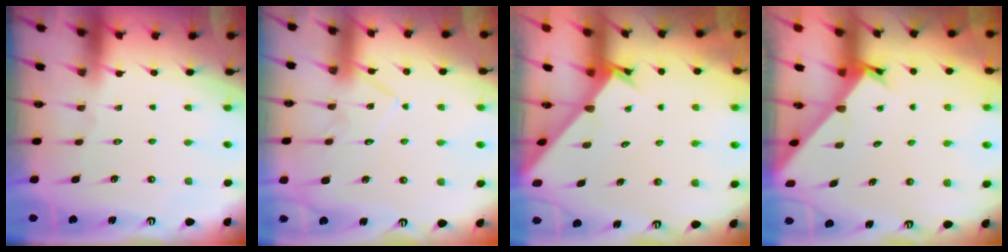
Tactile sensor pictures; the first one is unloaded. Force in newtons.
{"total": 11.8, "press": 11.8, "slide": 0.7}
{"total": 2.7, "press": 2.7, "slide": 0.2}
{"total": 2.3, "press": 2.3, "slide": 0.1}